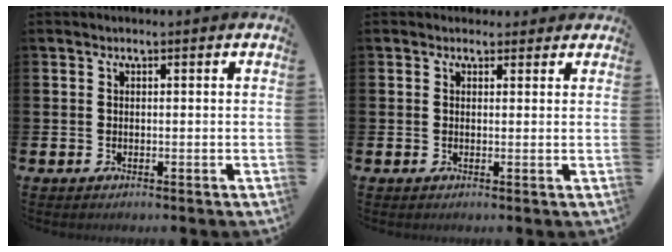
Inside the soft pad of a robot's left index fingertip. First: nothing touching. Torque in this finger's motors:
{"motor_torque": [1.01, -1.13, 0.13, -0.02]}